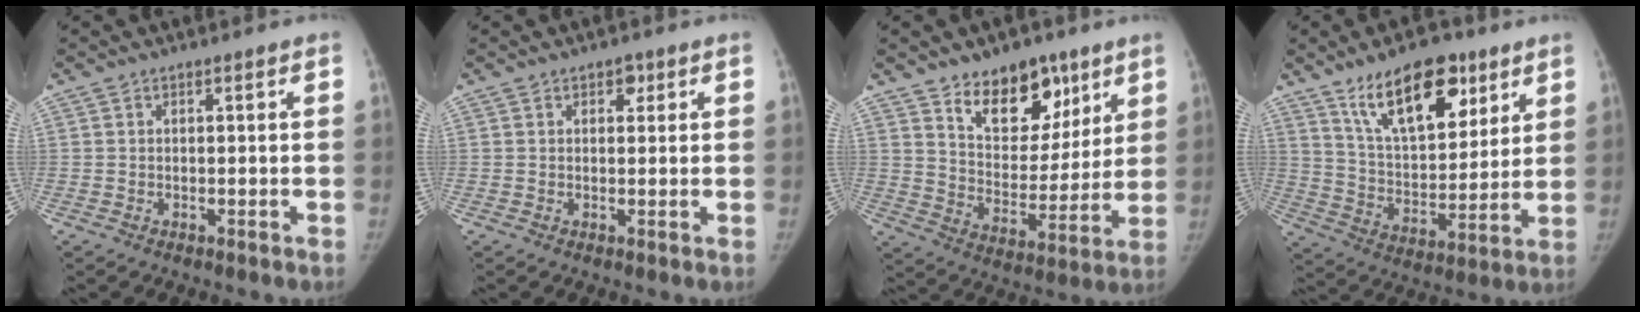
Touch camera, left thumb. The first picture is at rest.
{"total": 1.8, "force": [0.9, 1.2, 0.9], "torque": [0.001, -0.001, 0.009]}
{"total": 15.2, "force": [9.9, 8.9, 7.5], "torque": [-0.058, -0.062, 0.167]}
{"total": 18.0, "force": [10.8, 8.6, 11.6], "torque": [-0.138, -0.053, 0.189]}